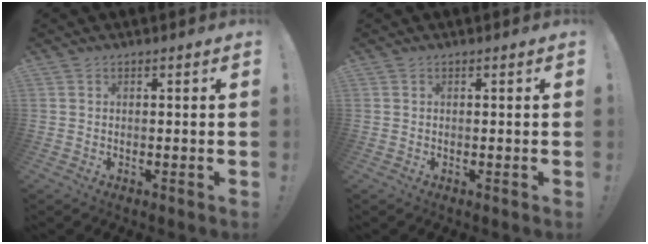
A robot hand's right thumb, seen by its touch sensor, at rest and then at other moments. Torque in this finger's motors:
{"motor_torque": [0.00, -0.01, -0.14, 0.11, 0.04]}